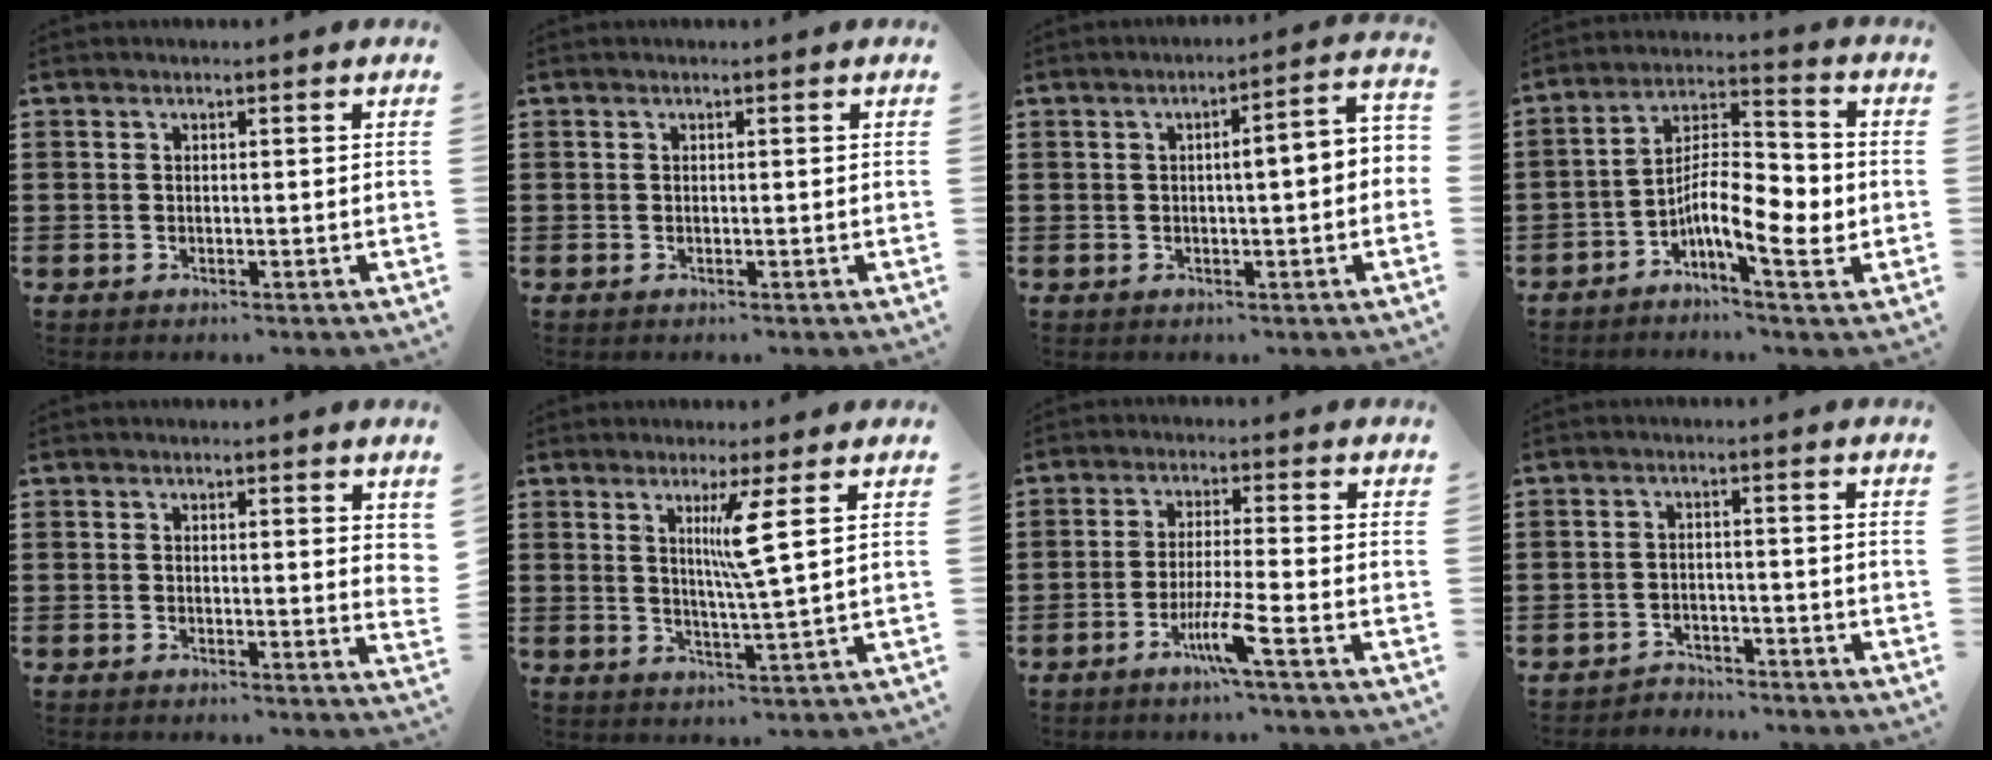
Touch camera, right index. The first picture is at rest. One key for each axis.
{"total": 0.0}
{"total": 3.2, "fx": -0.5, "fy": 0.1, "fz": 3.1, "tx": -0.057, "ty": -0.002, "tz": -0.014}
{"total": 9.5, "fx": -3.1, "fy": 3.0, "fz": 8.4, "tx": -0.158, "ty": -0.004, "tz": -0.054}
{"total": 1.3, "fx": 0.9, "fy": 0.3, "fz": 1.0, "tx": -0.013, "ty": 0.000, "tz": 0.015}
{"total": 5.6, "fx": 2.0, "fy": -0.7, "fz": 5.2, "tx": -0.099, "ty": -0.012, "tz": 0.027}
{"total": 6.2, "fx": -3.4, "fy": -0.4, "fz": 5.2, "tx": -0.104, "ty": -0.014, "tz": -0.064}
{"total": 2.6, "fx": -2.5, "fy": 0.5, "fz": -0.2, "tx": -0.006, "ty": 0.002, "tz": -0.056}